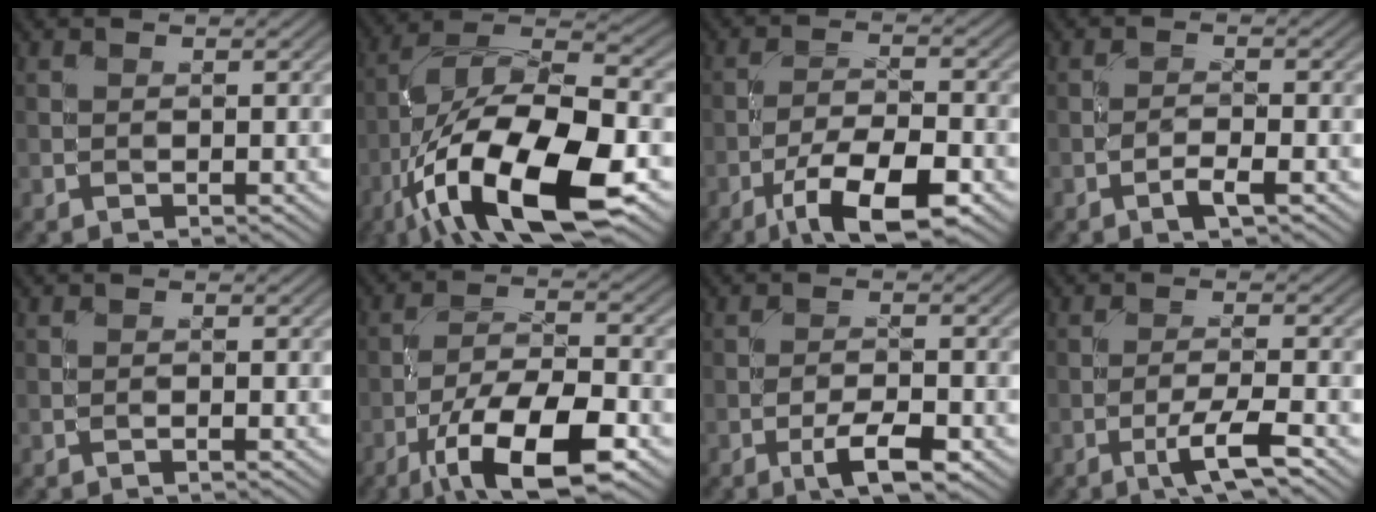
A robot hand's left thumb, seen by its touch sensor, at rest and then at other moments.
{"total": 18.5, "force": [-7.7, 7.3, 15.2], "torque": [-0.294, -0.010, -0.139]}
{"total": 10.2, "force": [-5.9, 3.1, 7.7], "torque": [-0.135, -0.001, -0.107]}
{"total": 2.1, "force": [-1.3, 0.3, 1.7], "torque": [-0.038, 0.004, -0.029]}
{"total": 0.0}
{"total": 12.9, "force": [-7.1, 4.2, 9.8], "torque": [-0.179, -0.004, -0.134]}
{"total": 4.7, "force": [-2.6, 1.3, 3.8], "torque": [-0.069, 0.003, -0.044]}
{"total": 4.8, "force": [-2.8, 0.6, 3.9], "torque": [-0.068, 0.008, -0.053]}